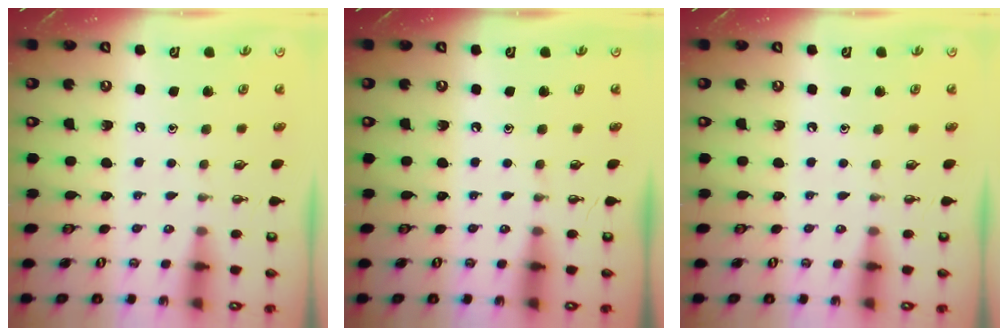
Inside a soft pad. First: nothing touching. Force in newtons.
{"total": 0.0}
{"total": 0.0}